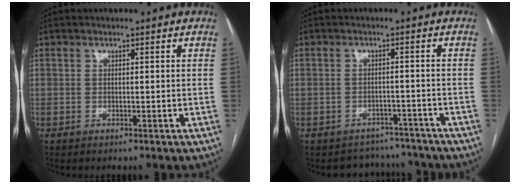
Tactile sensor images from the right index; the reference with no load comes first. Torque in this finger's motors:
{"motor_torque": [-0.06, 0.01, 0.10, 0.00]}